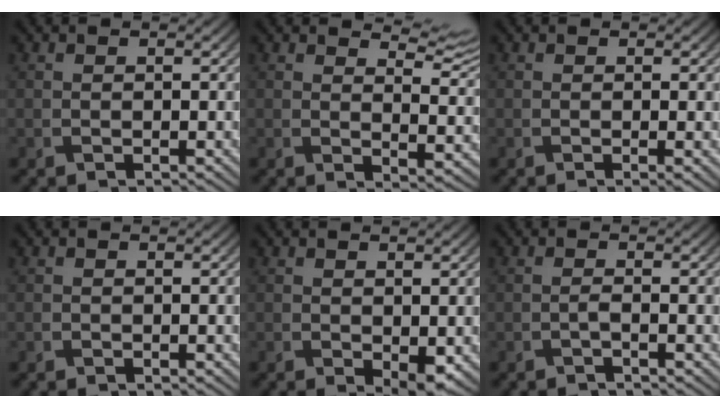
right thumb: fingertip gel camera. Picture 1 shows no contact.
{"total": 7.0, "force": [5.3, 2.1, 4.1], "torque": [-0.066, -0.003, 0.084]}
{"total": 2.0, "force": [-0.1, 0.3, 2.0], "torque": [-0.031, 0.001, -0.006]}
{"total": 0.0}
{"total": 2.5, "force": [-0.3, 1.1, 2.2], "torque": [-0.033, -0.012, 0.001]}
{"total": 1.0, "force": [-0.4, 0.0, 0.9], "torque": [-0.017, 0.004, -0.011]}